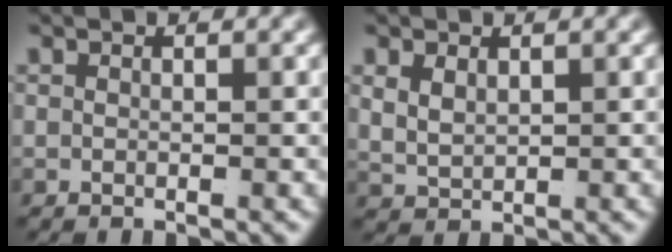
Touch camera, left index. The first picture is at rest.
{"total": 2.6, "force": [0.9, 2.0, 1.3], "torque": [-0.041, -0.011, 0.029]}